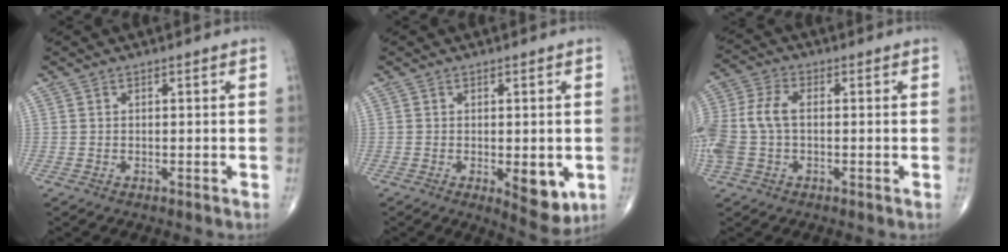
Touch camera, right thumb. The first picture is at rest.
{"total": 7.1, "force": [-1.7, 2.9, 6.3], "torque": [-0.068, -0.015, -0.015]}
{"total": 10.9, "force": [-0.5, 6.9, 8.4], "torque": [-0.215, 0.022, -0.011]}